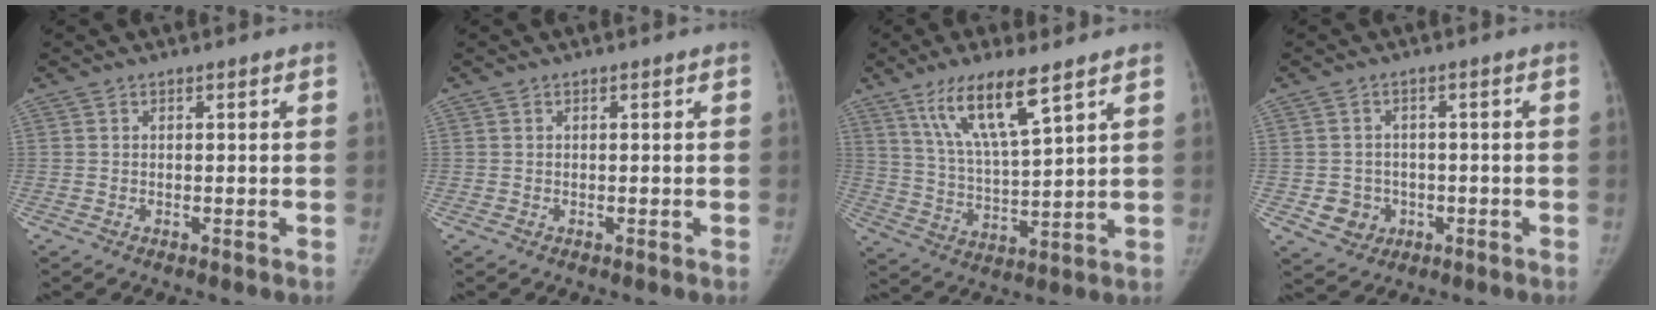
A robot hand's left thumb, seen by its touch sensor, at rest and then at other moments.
{"total": 0.0}
{"total": 12.6, "force": [7.7, 2.4, 9.8], "torque": [-0.177, -0.036, 0.153]}
{"total": 4.9, "force": [-1.3, 4.6, 1.3], "torque": [0.001, 0.008, -0.013]}